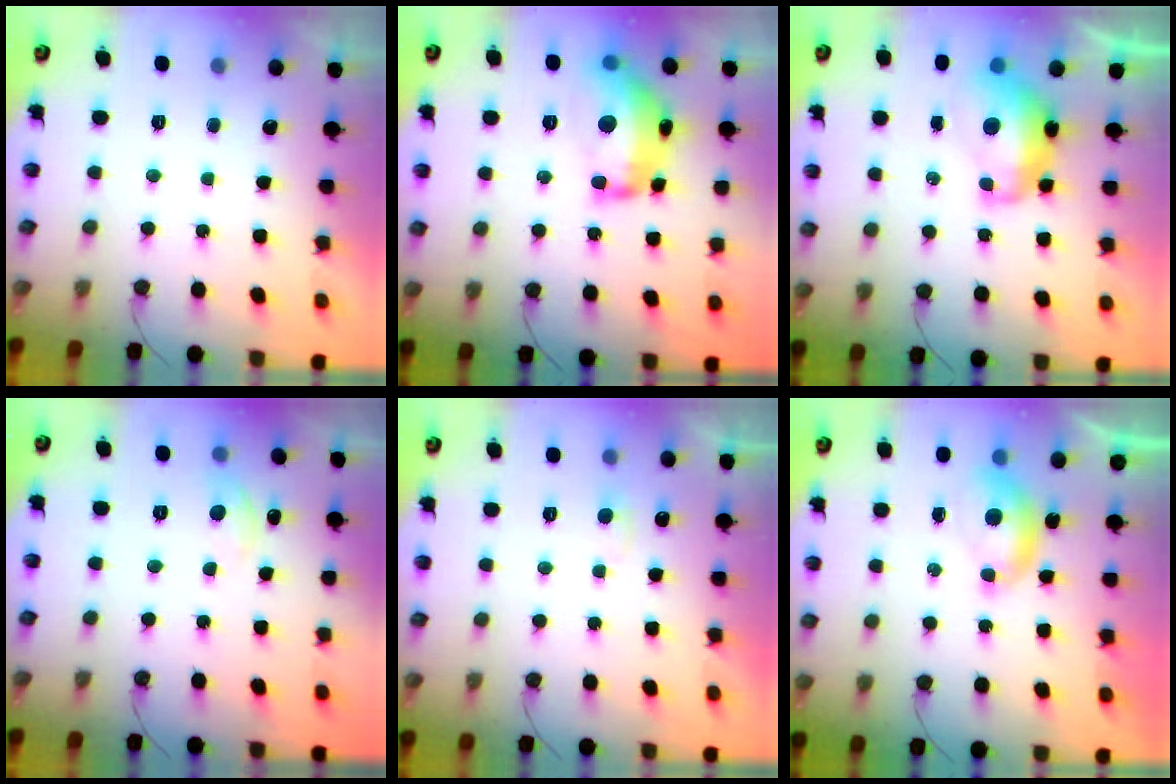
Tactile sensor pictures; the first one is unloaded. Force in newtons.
{"total": 16.9, "press": 16.8, "slide": 1.4}
{"total": 10.3, "press": 10.2, "slide": 0.9}
{"total": 5.5, "press": 5.5, "slide": 0.6}
{"total": 2.7, "press": 2.7, "slide": 0.2}
{"total": 5.6, "press": 5.6, "slide": 0.7}